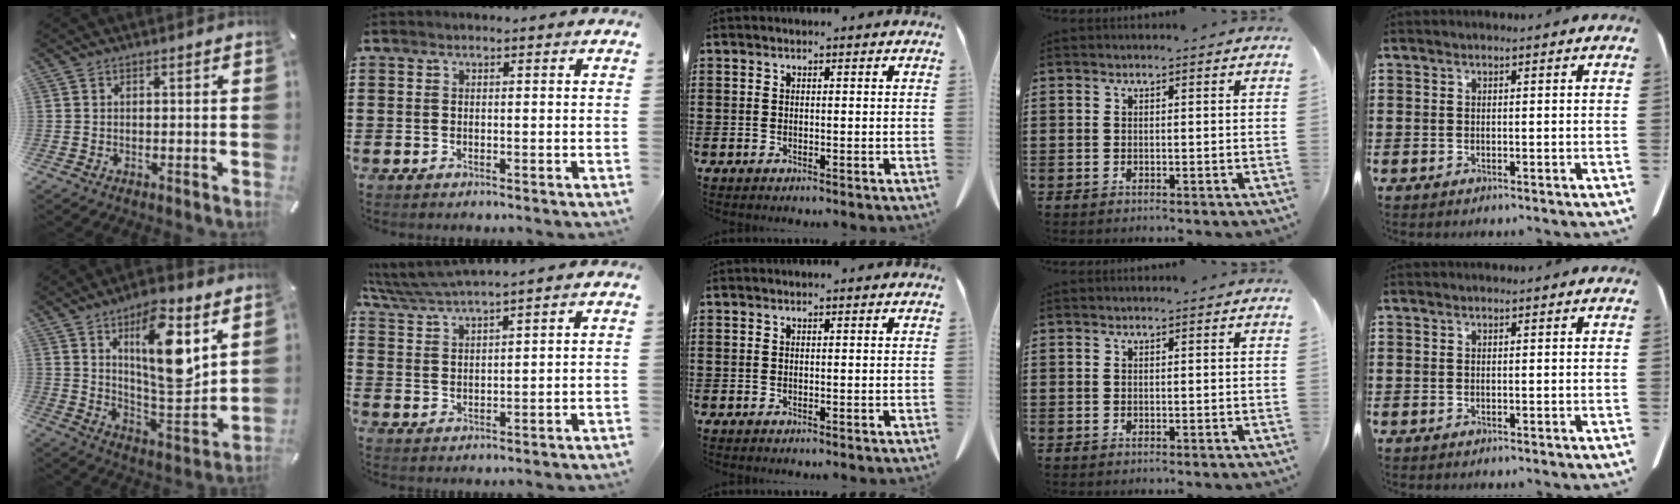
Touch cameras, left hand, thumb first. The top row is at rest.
{"thumb": {"total": 16.8, "force": [8.3, 6.1, 13.3], "torque": [-0.224, -0.046, 0.132]}, "index": {"total": 4.0, "force": [3.7, -0.2, 1.5], "torque": [-0.043, -0.014, 0.065]}}